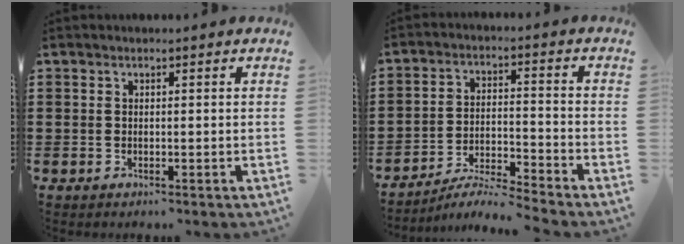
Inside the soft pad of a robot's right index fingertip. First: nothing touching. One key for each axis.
{"total": 4.9, "fx": -4.8, "fy": -0.4, "fz": 1.1, "tx": -0.029, "ty": -0.008, "tz": -0.100}